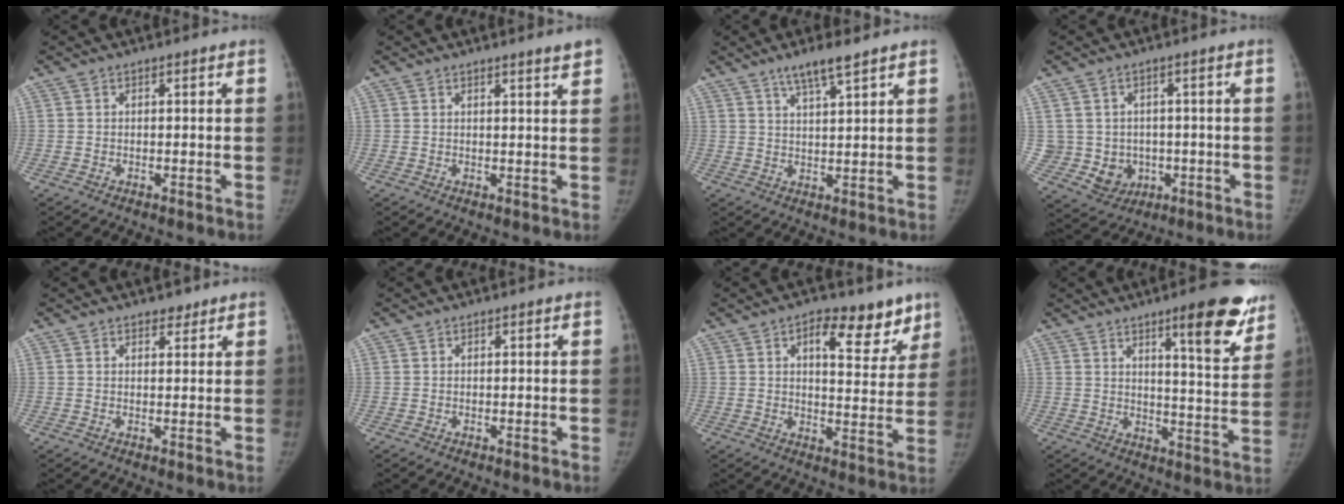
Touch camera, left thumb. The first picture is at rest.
{"total": 2.9, "force": [2.1, -0.1, 2.0], "torque": [-0.024, -0.012, 0.029]}
{"total": 5.8, "force": [4.1, 0.6, 3.9], "torque": [-0.071, -0.022, 0.077]}
{"total": 7.9, "force": [-0.8, 7.5, 2.4], "torque": [-0.012, 0.013, 0.005]}
{"total": 1.9, "force": [1.5, 1.0, 0.6], "torque": [0.002, -0.010, 0.019]}
{"total": 0.0}
{"total": 11.8, "force": [7.1, 5.6, 7.6], "torque": [-0.056, -0.034, 0.097]}
{"total": 16.5, "force": [10.3, 3.4, 12.4], "torque": [-0.123, -0.064, 0.143]}